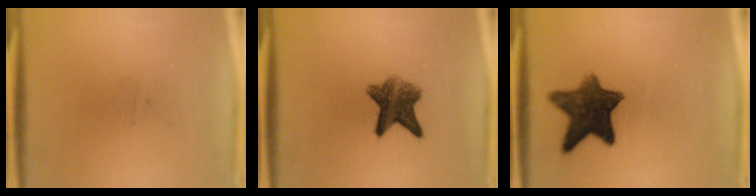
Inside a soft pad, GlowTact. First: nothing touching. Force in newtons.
{"total": 7.5}
{"total": 10.2}